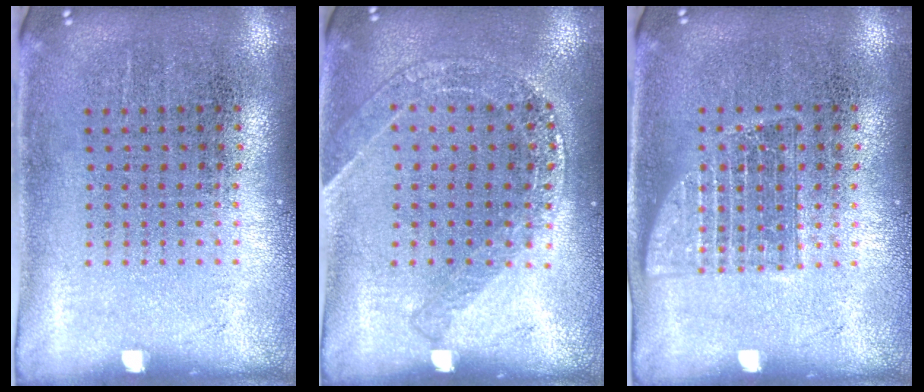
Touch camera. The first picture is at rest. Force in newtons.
{"total": 1.4, "press": 1.3, "slide": 0.3}
{"total": 1.0, "press": 1.0, "slide": 0.3}